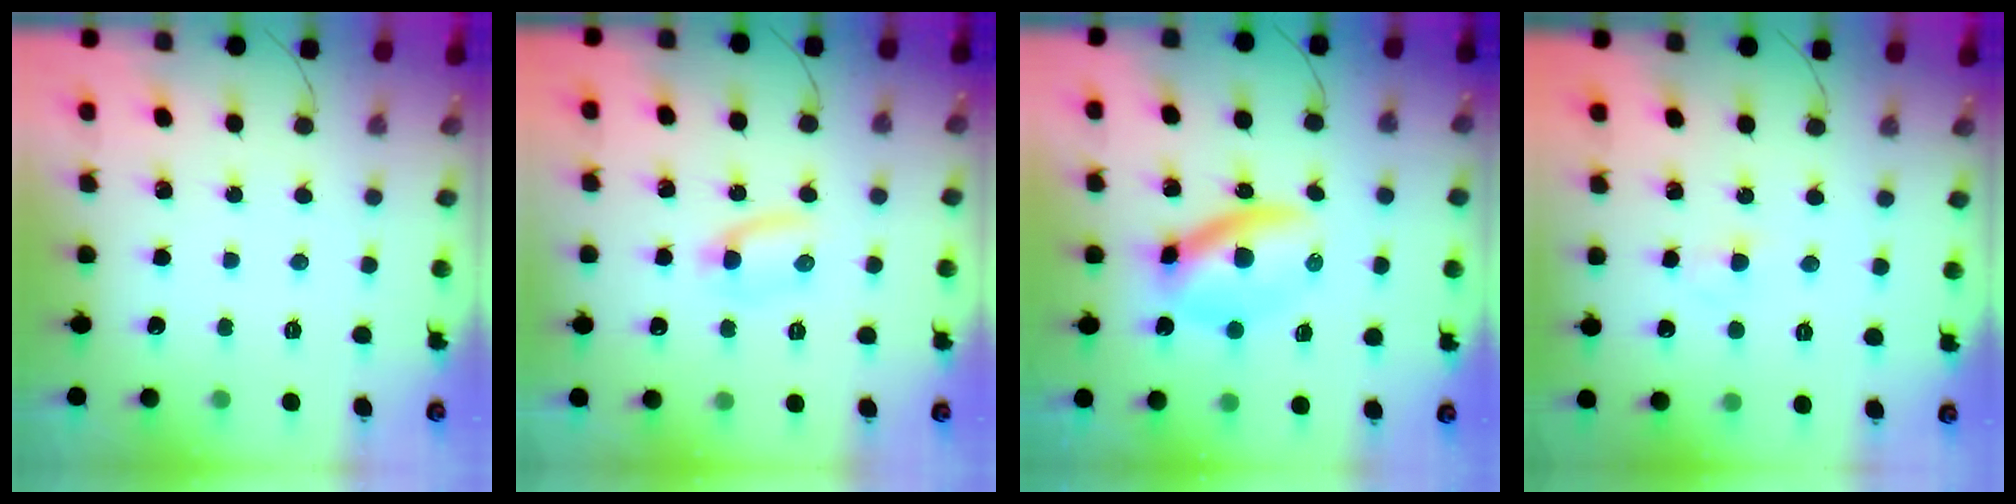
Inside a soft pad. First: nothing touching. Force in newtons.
{"total": 3.7, "press": 3.5, "slide": 1.2}
{"total": 7.2, "press": 7.0, "slide": 1.6}
{"total": 2.1, "press": 1.8, "slide": 0.9}